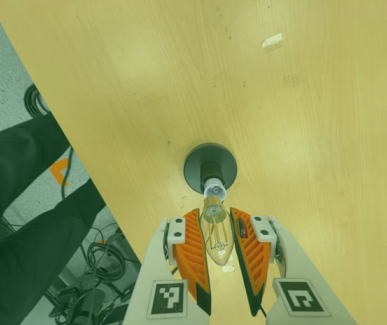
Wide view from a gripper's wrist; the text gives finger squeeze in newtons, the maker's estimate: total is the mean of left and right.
{"total": 14.8, "left": 16.3, "right": 13.4}